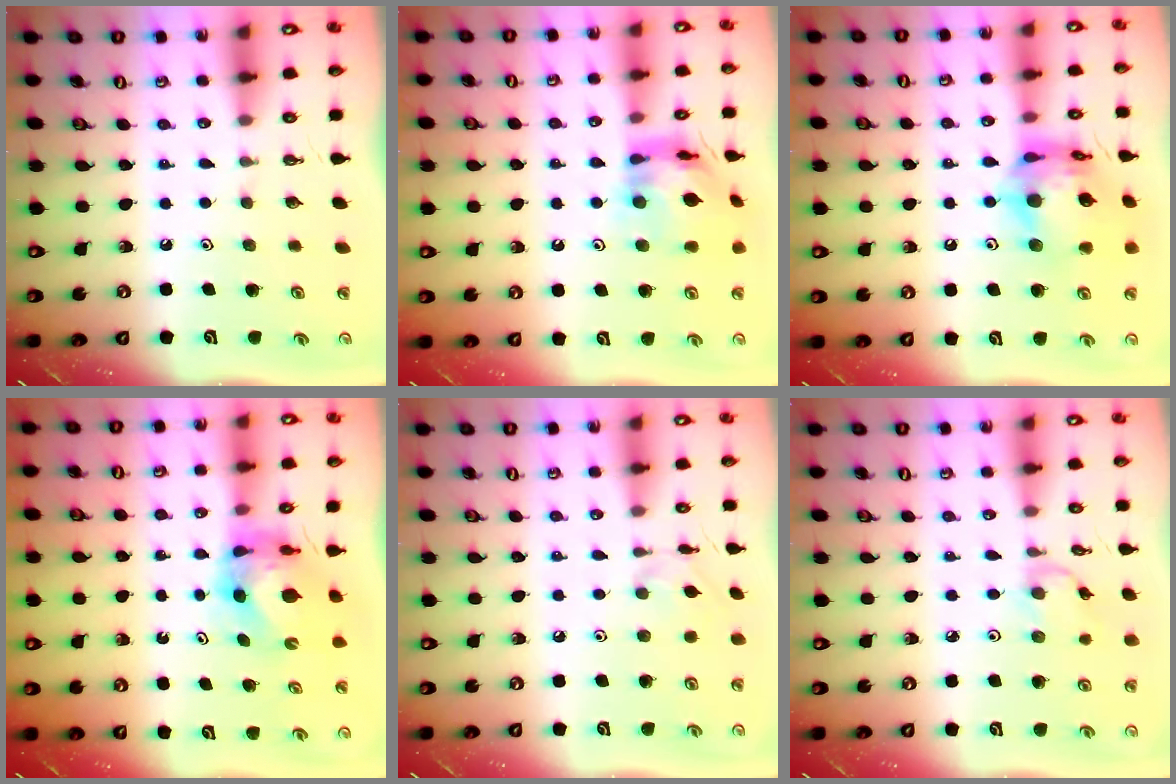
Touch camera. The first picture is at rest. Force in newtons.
{"total": 13.0, "press": 12.9, "slide": 1.6}
{"total": 16.7, "press": 16.6, "slide": 1.7}
{"total": 7.4, "press": 7.3, "slide": 0.9}
{"total": 1.8, "press": 1.8, "slide": 0.1}
{"total": 2.6, "press": 2.6, "slide": 0.2}